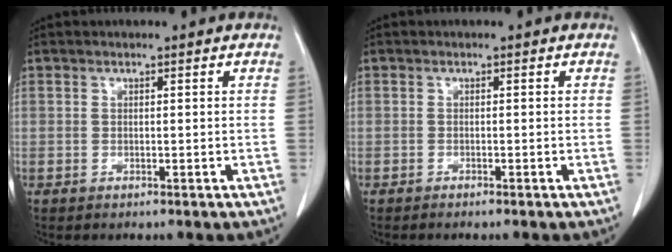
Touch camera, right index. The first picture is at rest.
{"total": 1.2, "force": [-1.0, 0.0, 0.7], "torque": [-0.012, -0.001, -0.012]}